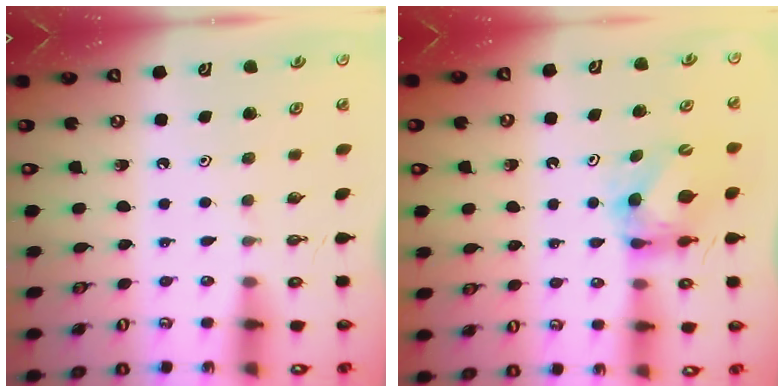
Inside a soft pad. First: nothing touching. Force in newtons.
{"total": 6.7, "press": 6.7, "slide": 0.2}